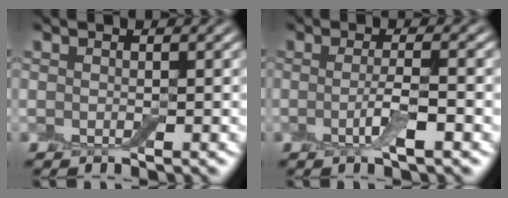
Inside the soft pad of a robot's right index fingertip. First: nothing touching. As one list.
[{"total": 2.9, "force": [-0.6, 0.5, 2.8], "torque": [-0.055, -0.006, -0.013]}]